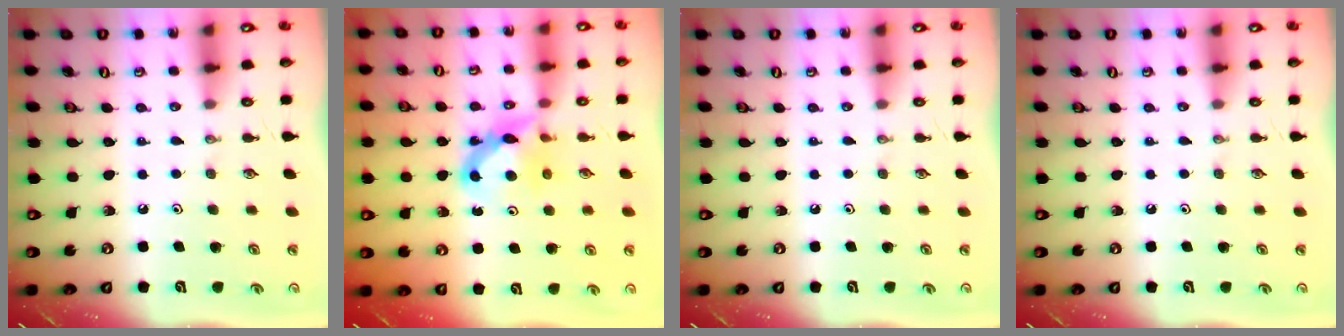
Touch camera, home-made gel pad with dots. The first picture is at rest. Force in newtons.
{"total": 7.1, "press": 7.0, "slide": 0.7}
{"total": 0.0}
{"total": 0.0}